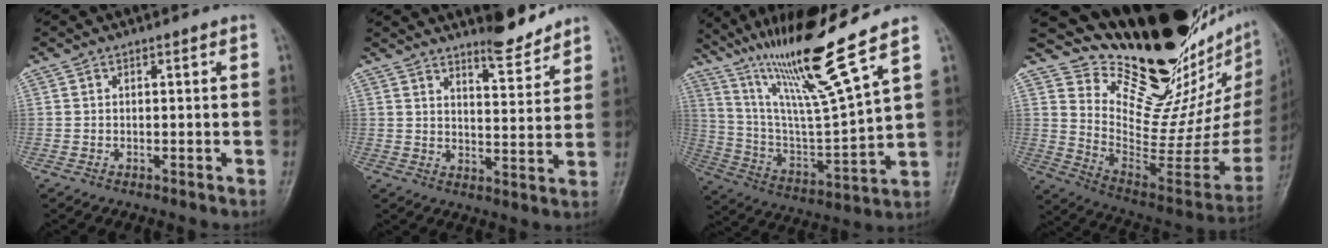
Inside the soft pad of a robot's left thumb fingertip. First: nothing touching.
{"total": 7.2, "force": [6.4, 1.5, 2.9], "torque": [-0.027, -0.058, 0.101]}
{"total": 19.3, "force": [13.9, -0.2, 13.4], "torque": [-0.224, -0.066, 0.258]}
{"total": 29.4, "force": [21.9, 10.2, 16.9], "torque": [-0.215, -0.149, 0.338]}